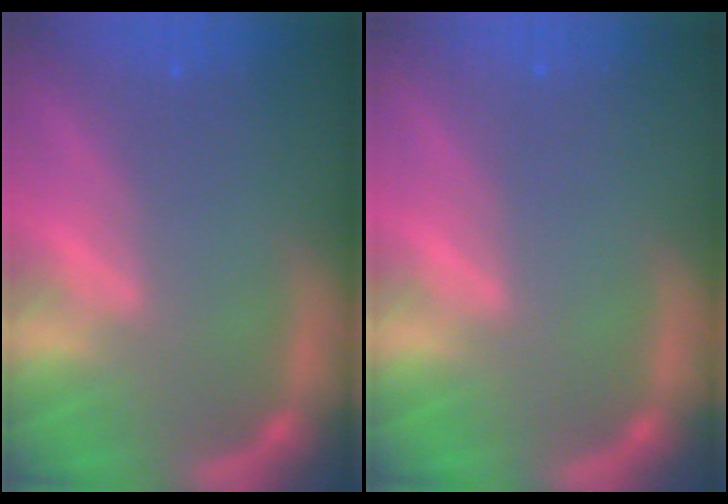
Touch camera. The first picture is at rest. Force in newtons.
{"total": 0.0}